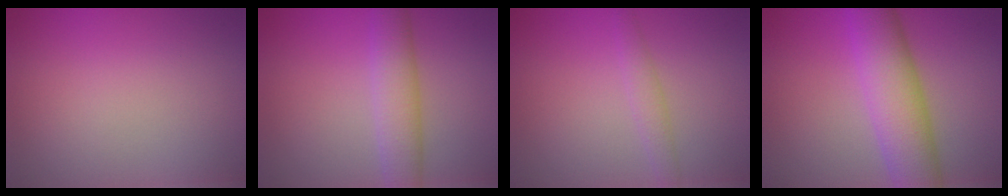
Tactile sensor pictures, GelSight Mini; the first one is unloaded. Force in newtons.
{"total": 4.1, "press": 4.1, "slide": 0.1}
{"total": 1.5, "press": 1.5, "slide": 0.0}
{"total": 7.8, "press": 7.8, "slide": 0.3}